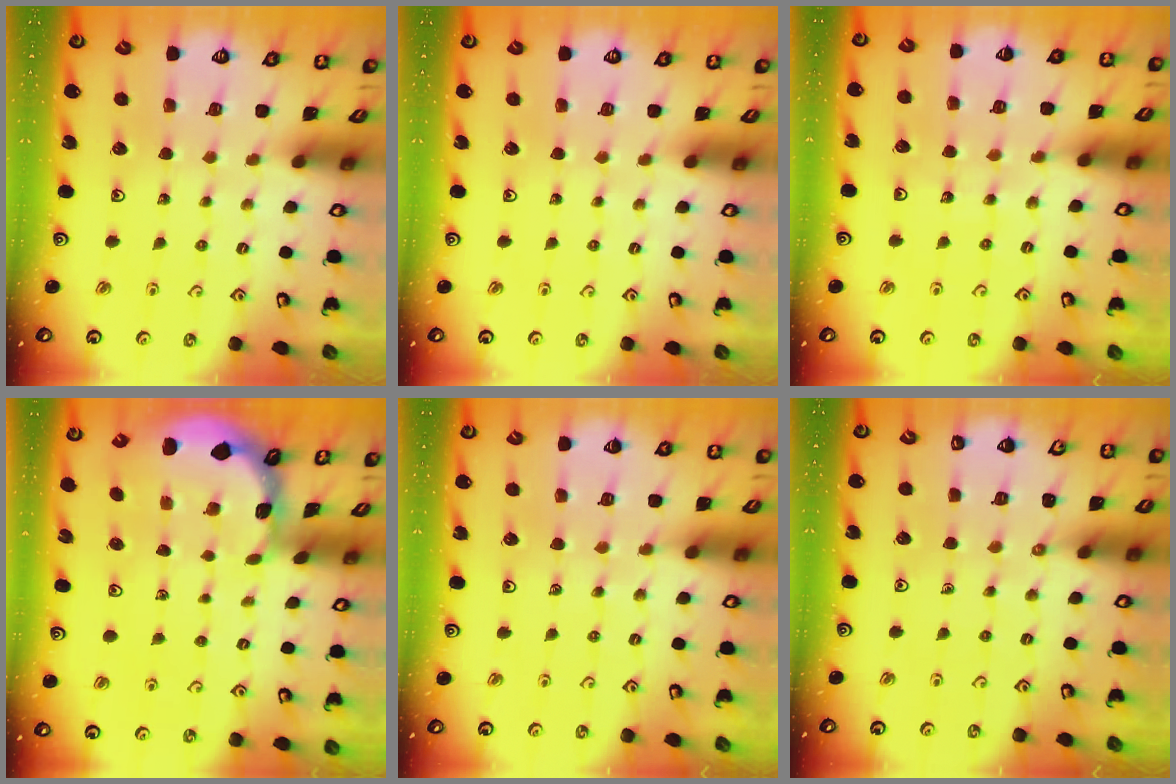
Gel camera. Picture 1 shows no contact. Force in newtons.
{"total": 0.0}
{"total": 5.3, "press": 4.9, "slide": 2.0}
{"total": 1.5, "press": 1.5, "slide": 0.1}
{"total": 3.3, "press": 3.3, "slide": 0.5}
{"total": 2.5, "press": 2.5, "slide": 0.4}